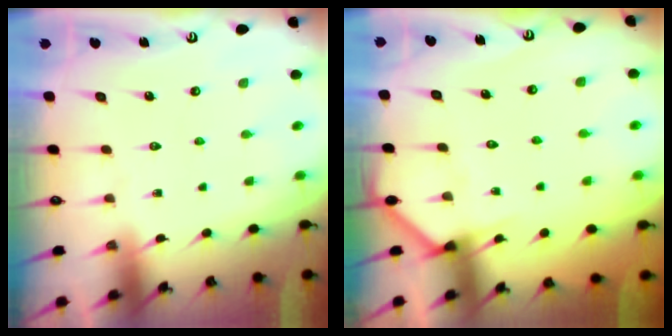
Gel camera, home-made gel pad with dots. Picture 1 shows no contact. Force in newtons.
{"total": 4.2, "press": 4.2, "slide": 0.3}